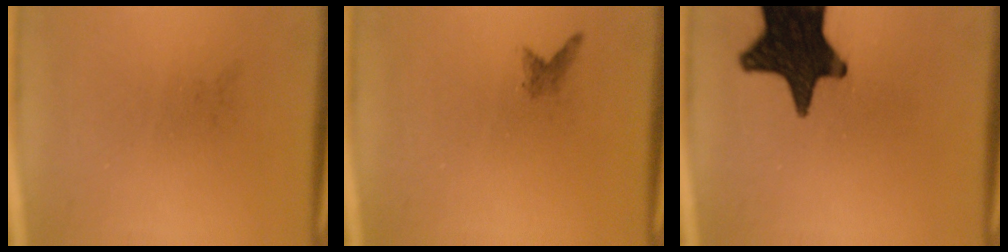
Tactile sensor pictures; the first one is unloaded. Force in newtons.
{"total": 1.0}
{"total": 17.7}